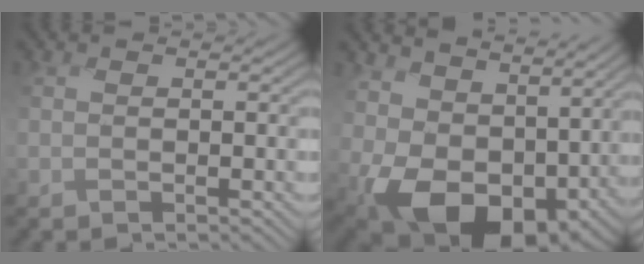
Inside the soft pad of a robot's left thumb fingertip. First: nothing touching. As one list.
[{"total": 14.9, "force": [1.5, 10.5, 10.5], "torque": [-0.222, -0.028, 0.060]}]